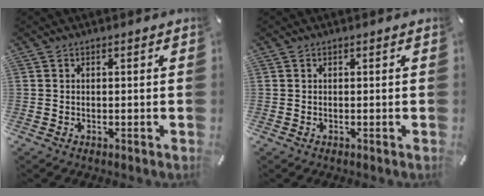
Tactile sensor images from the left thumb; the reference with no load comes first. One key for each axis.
{"total": 0.0}